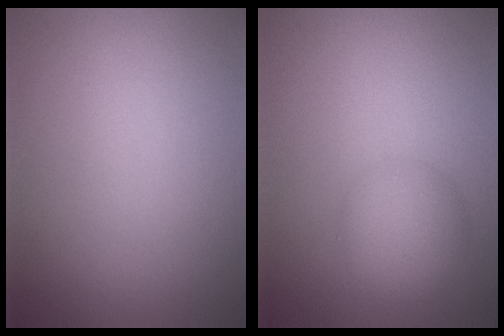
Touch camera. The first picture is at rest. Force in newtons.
{"total": 3.6, "press": 3.6, "slide": 0.1}